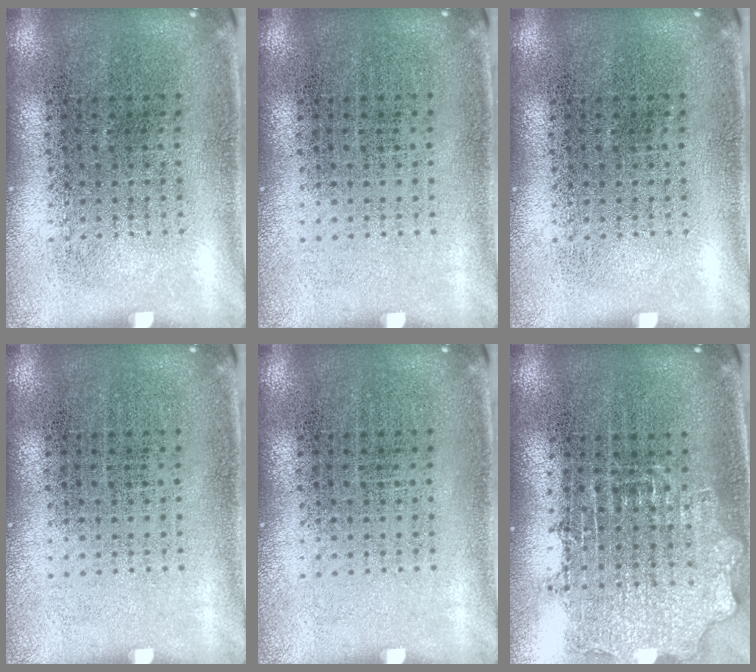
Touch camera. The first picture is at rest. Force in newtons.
{"total": 0.0}
{"total": 0.0}
{"total": 0.0}
{"total": 0.0}
{"total": 1.6, "press": 1.3, "slide": 0.8}